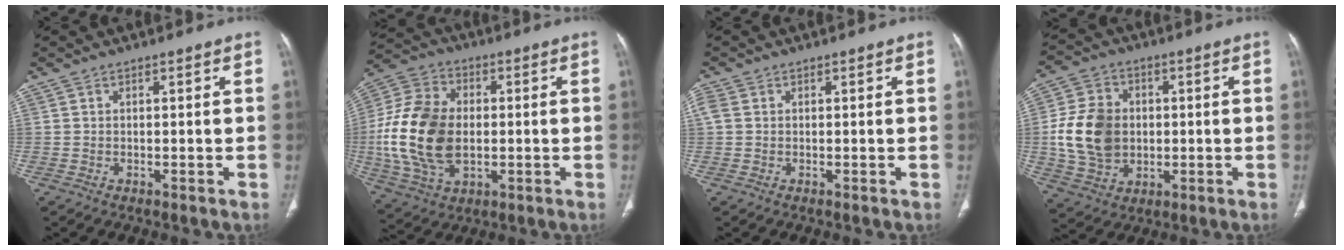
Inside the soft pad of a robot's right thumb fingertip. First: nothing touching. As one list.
[{"total": 19.1, "force": [-0.8, 12.6, 14.3], "torque": [-0.284, 0.007, -0.007]}, {"total": 2.0, "force": [0.4, 1.6, 1.1], "torque": [-0.037, 0.011, 0.008]}, {"total": 13.6, "force": [0.1, 10.6, 8.5], "torque": [-0.142, 0.005, 0.009]}]